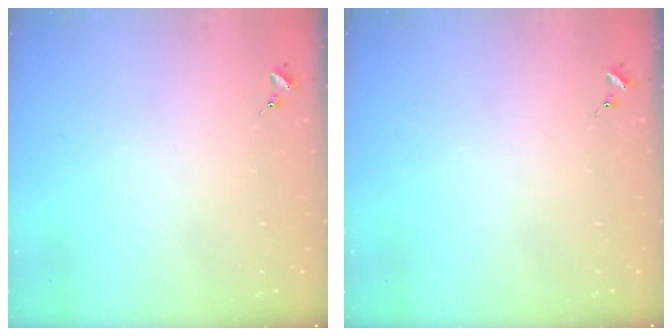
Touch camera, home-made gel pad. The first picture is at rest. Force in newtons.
{"total": 0.0}